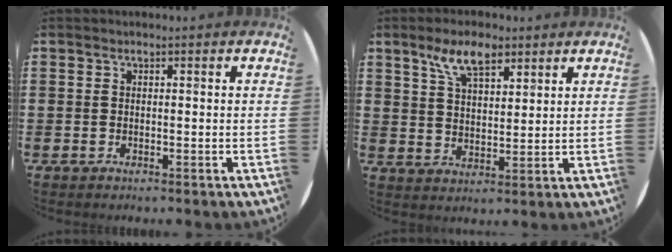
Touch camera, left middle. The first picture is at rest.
{"total": 6.9, "force": [4.7, 3.0, 4.2], "torque": [-0.078, -0.004, 0.081]}